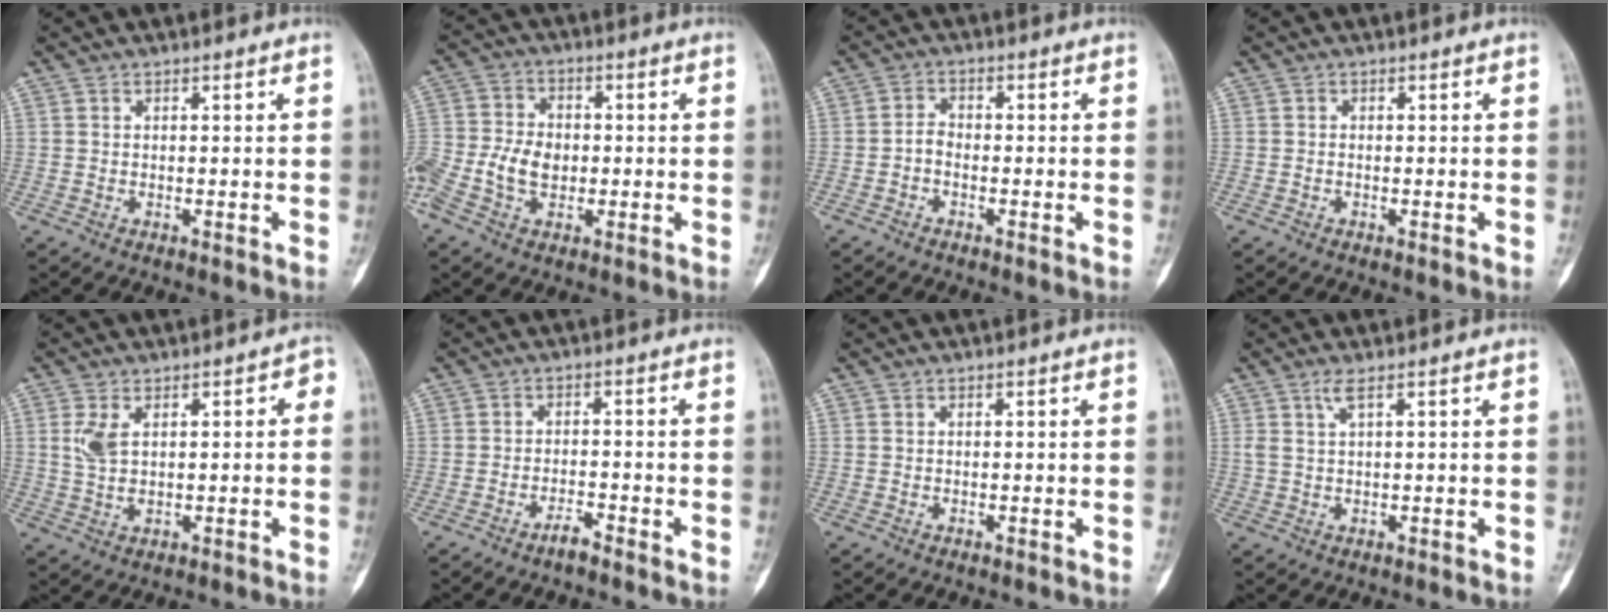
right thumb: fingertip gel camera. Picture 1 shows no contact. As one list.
[{"total": 10.8, "force": [-2.4, 7.6, 7.4], "torque": [-0.163, 0.018, -0.047]}, {"total": 2.2, "force": [-1.0, 1.3, 1.4], "torque": [-0.023, 0.011, -0.025]}, {"total": 0.0}, {"total": 6.5, "force": [1.2, 3.6, 5.3], "torque": [-0.082, 0.010, 0.025]}, {"total": 2.4, "force": [-2.0, 0.4, 1.3], "torque": [-0.027, 0.010, -0.040]}, {"total": 0.0}, {"total": 2.2, "force": [1.1, -0.1, 1.8], "torque": [-0.050, -0.002, 0.030]}]